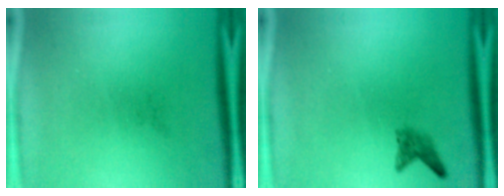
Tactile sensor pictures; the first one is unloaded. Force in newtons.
{"total": 1.6}